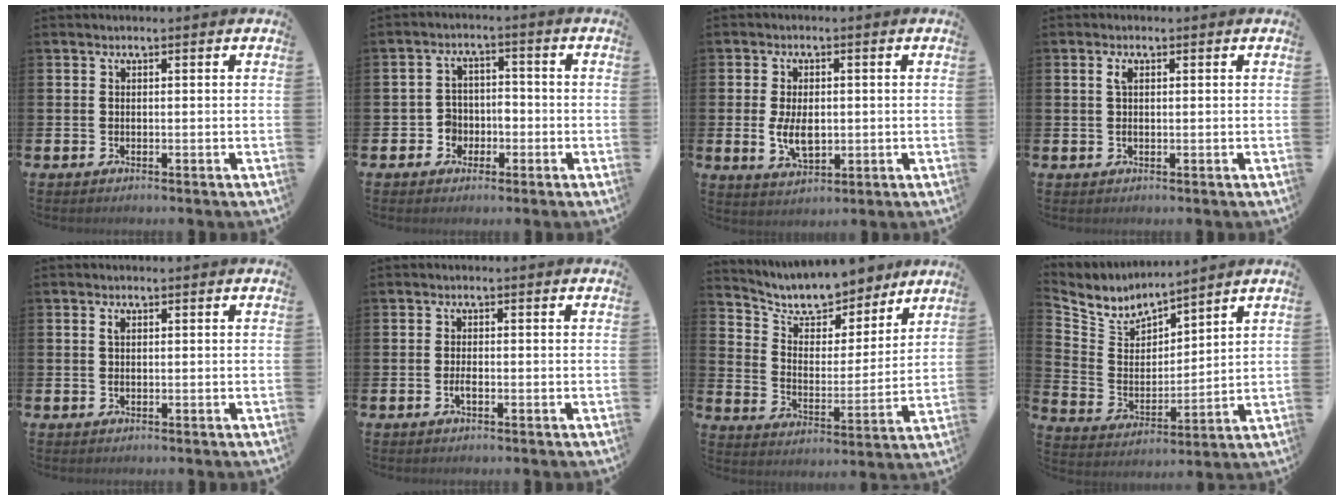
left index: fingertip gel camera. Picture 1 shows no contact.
{"total": 3.5, "force": [-1.9, 2.8, 0.4], "torque": [-0.027, 0.009, -0.043]}
{"total": 5.3, "force": [-0.1, 3.1, 4.3], "torque": [-0.074, 0.000, -0.005]}
{"total": 1.5, "force": [0.5, 0.7, 1.3], "torque": [-0.023, 0.004, 0.007]}
{"total": 1.0, "force": [0.4, 0.7, 0.6], "torque": [-0.011, 0.003, 0.006]}
{"total": 1.3, "force": [-0.7, 0.4, 1.1], "torque": [-0.027, 0.004, -0.011]}
{"total": 9.6, "force": [8.8, 3.0, 2.3], "torque": [-0.081, -0.063, 0.156]}
{"total": 5.2, "force": [4.9, 1.6, 0.5], "torque": [-0.049, -0.039, 0.083]}